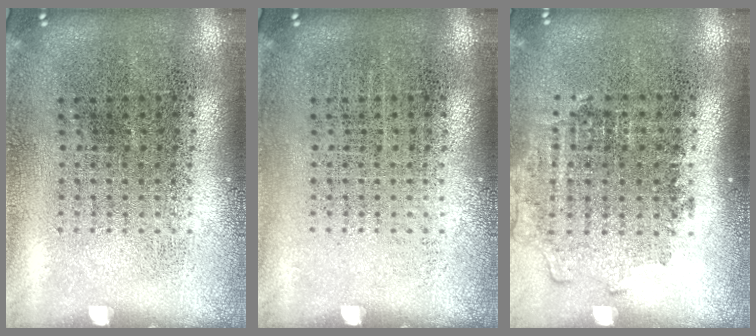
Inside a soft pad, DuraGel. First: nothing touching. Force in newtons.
{"total": 0.0}
{"total": 1.2, "press": 1.1, "slide": 0.5}